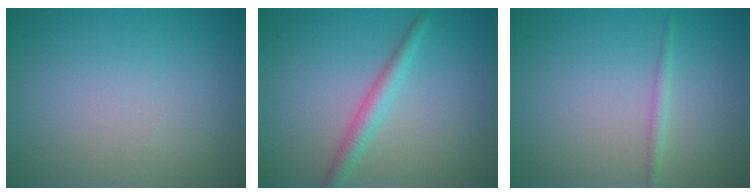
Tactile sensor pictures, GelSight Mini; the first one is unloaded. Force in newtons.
{"total": 2.3, "press": 2.3, "slide": 0.0}
{"total": 1.0, "press": 1.0, "slide": 0.1}